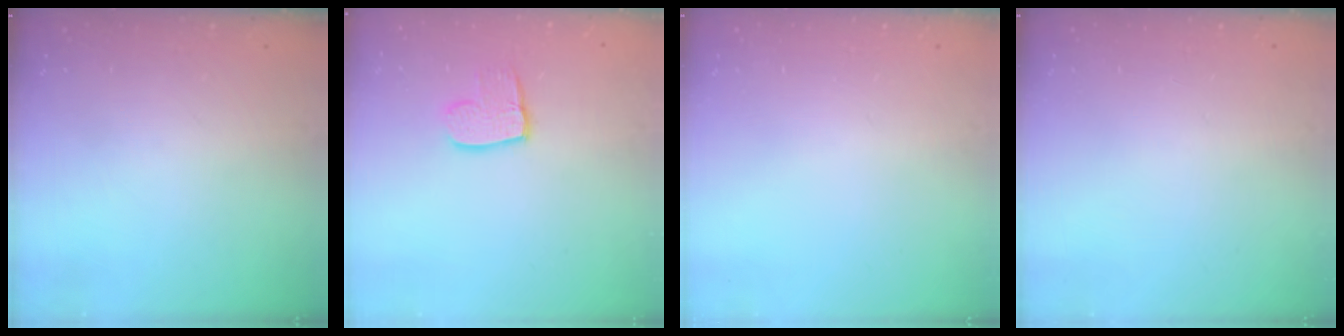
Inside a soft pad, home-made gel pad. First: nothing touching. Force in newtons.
{"total": 9.5, "press": 9.4, "slide": 0.8}
{"total": 0.0}
{"total": 0.0}